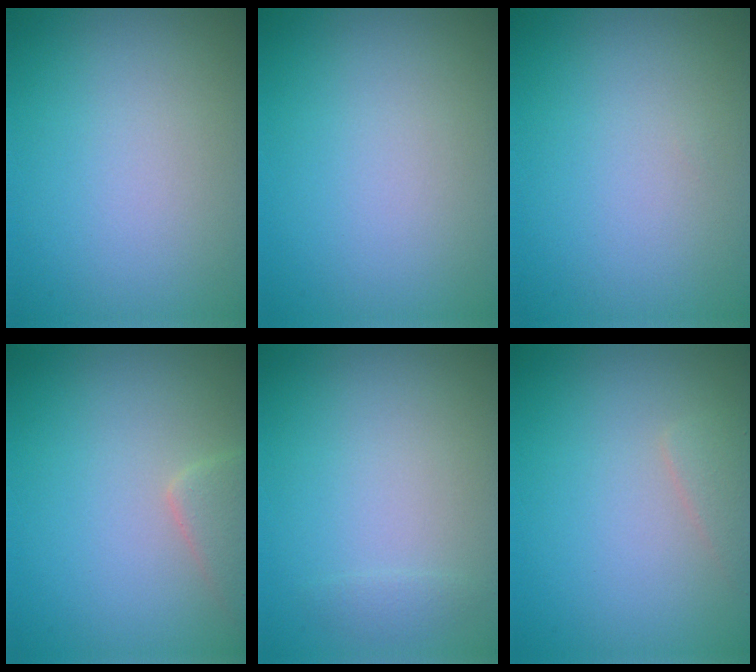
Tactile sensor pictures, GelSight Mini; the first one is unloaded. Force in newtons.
{"total": 0.0}
{"total": 0.0}
{"total": 2.2, "press": 2.2, "slide": 0.2}
{"total": 0.7, "press": 0.7, "slide": 0.0}
{"total": 1.3, "press": 1.3, "slide": 0.0}